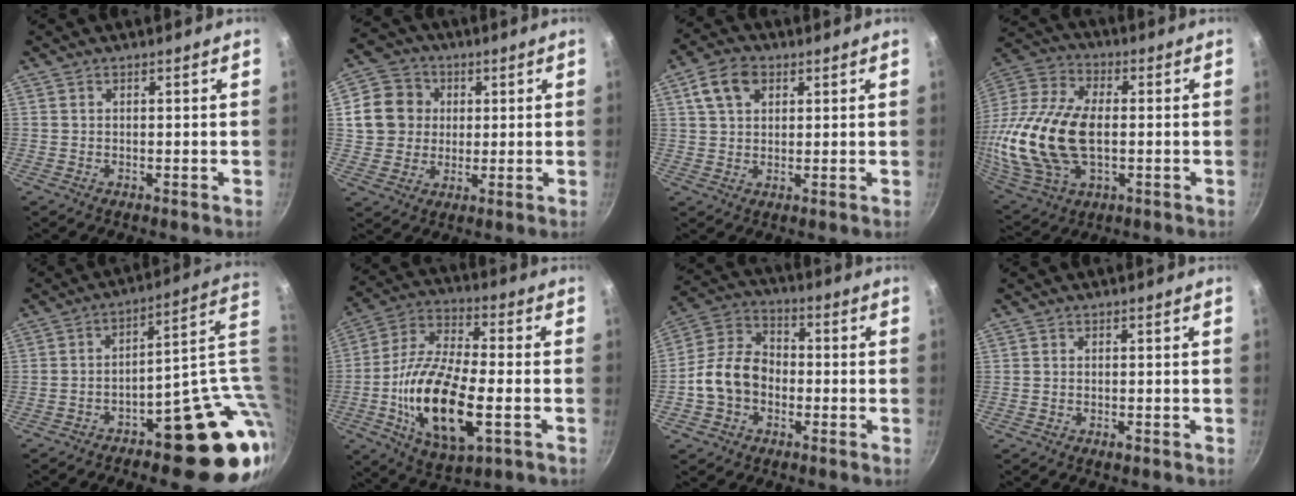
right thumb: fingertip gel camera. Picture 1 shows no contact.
{"total": 10.6, "force": [2.5, 9.6, 3.7], "torque": [-0.037, 0.012, 0.040]}
{"total": 7.6, "force": [3.1, 5.1, 4.6], "torque": [-0.073, 0.006, 0.052]}
{"total": 23.1, "force": [-0.8, 14.2, 18.2], "torque": [-0.379, 0.014, -0.013]}
{"total": 18.6, "force": [-1.5, 7.8, 16.9], "torque": [-0.152, 0.014, -0.012]}
{"total": 20.5, "force": [-4.6, 8.8, 18.0], "torque": [-0.340, 0.015, -0.093]}
{"total": 11.5, "force": [-2.8, 8.7, 6.9], "torque": [-0.098, 0.039, -0.069]}
{"total": 1.2, "force": [-0.7, 0.5, 0.8], "torque": [-0.018, 0.004, -0.015]}